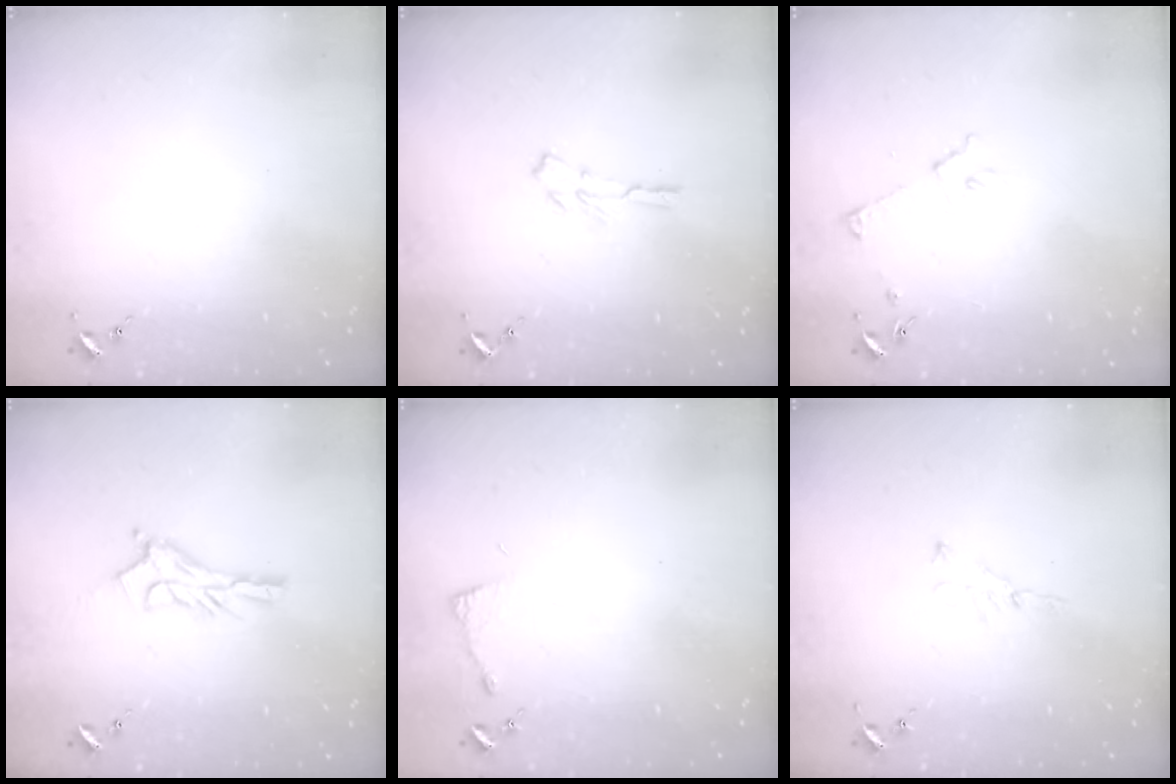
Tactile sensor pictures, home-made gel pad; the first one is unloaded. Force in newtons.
{"total": 4.7, "press": 4.7, "slide": 0.3}
{"total": 3.8, "press": 3.8, "slide": 0.5}
{"total": 11.6, "press": 11.6, "slide": 0.8}
{"total": 2.9, "press": 2.9, "slide": 0.4}
{"total": 3.7, "press": 3.6, "slide": 0.4}